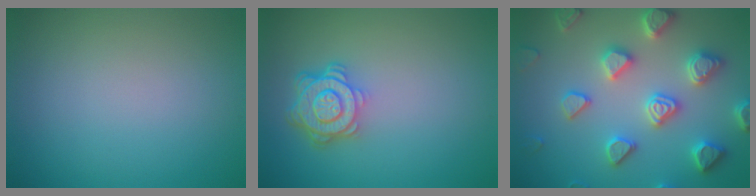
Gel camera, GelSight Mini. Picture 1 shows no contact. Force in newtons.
{"total": 4.7, "press": 3.6, "slide": 3.0}
{"total": 5.3, "press": 5.2, "slide": 1.2}